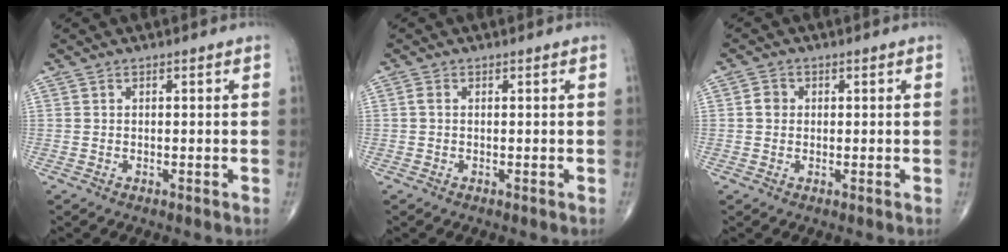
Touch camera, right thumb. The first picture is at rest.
{"total": 0.8, "force": [0.0, 0.5, 0.6], "torque": [-0.013, -0.001, -0.004]}
{"total": 2.1, "force": [0.1, 1.9, 0.9], "torque": [-0.007, 0.004, -0.001]}